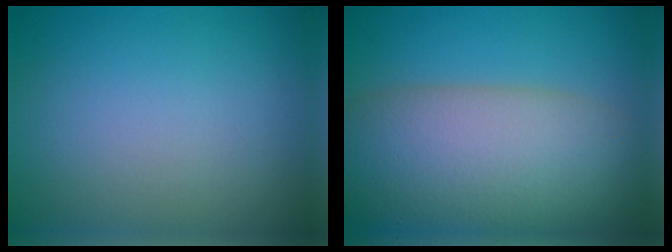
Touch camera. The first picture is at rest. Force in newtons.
{"total": 12.3, "press": 12.2, "slide": 0.8}